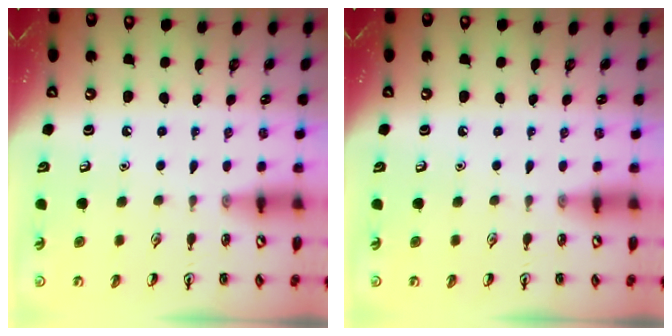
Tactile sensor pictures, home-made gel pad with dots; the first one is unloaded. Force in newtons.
{"total": 0.0}